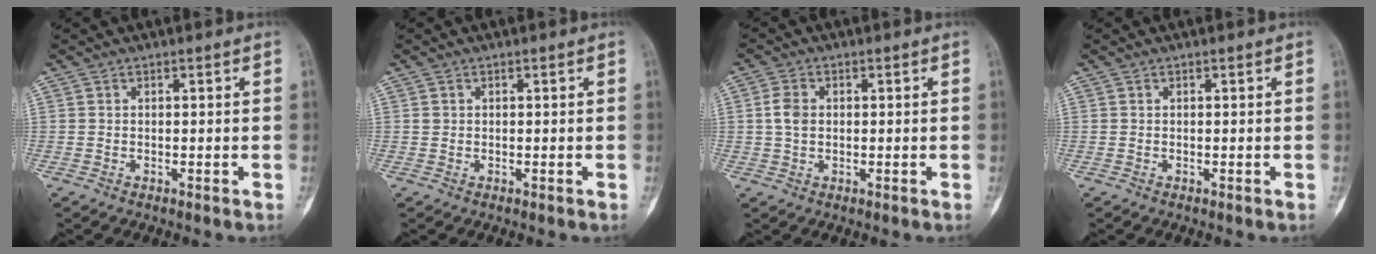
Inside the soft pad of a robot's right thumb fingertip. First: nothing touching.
{"total": 0.7, "force": [0.2, 0.6, 0.2], "torque": [0.001, 0.002, 0.004]}
{"total": 3.6, "force": [0.3, 2.6, 2.5], "torque": [-0.048, 0.004, 0.004]}
{"total": 0.0}